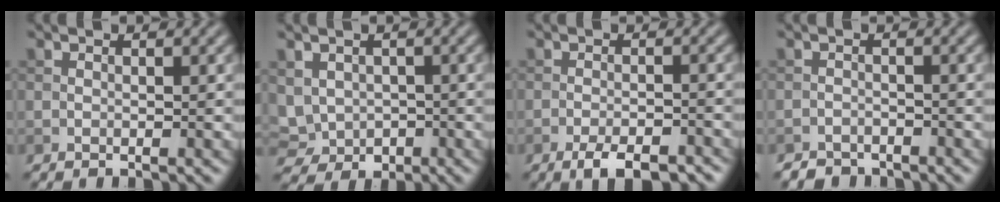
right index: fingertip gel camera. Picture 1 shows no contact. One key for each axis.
{"total": 3.4, "fx": -0.1, "fy": 3.1, "fz": 1.6, "tx": -0.037, "ty": -0.006, "tz": 0.008}
{"total": 4.5, "fx": -3.2, "fy": 1.3, "fz": 2.9, "tx": -0.049, "ty": -0.003, "tz": -0.049}
{"total": 2.1, "fx": -2.0, "fy": 0.6, "fz": 0.0, "tx": 0.006, "ty": 0.002, "tz": -0.036}